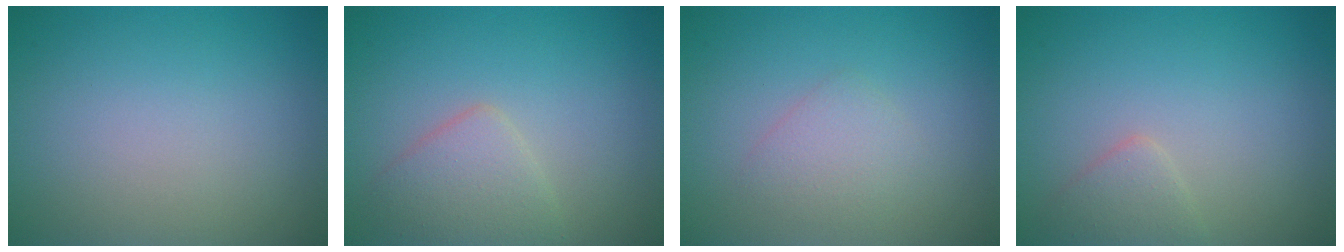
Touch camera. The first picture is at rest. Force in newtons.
{"total": 2.9, "press": 2.9, "slide": 0.1}
{"total": 1.8, "press": 1.8, "slide": 0.0}
{"total": 1.6, "press": 1.6, "slide": 0.1}